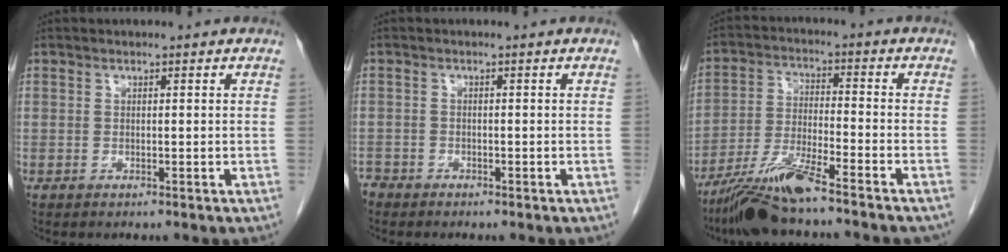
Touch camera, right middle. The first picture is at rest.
{"total": 2.2, "force": [-1.9, 1.1, 0.2], "torque": [-0.006, 0.000, -0.037]}
{"total": 11.0, "force": [-8.7, 0.1, 6.6], "torque": [-0.125, -0.024, -0.158]}